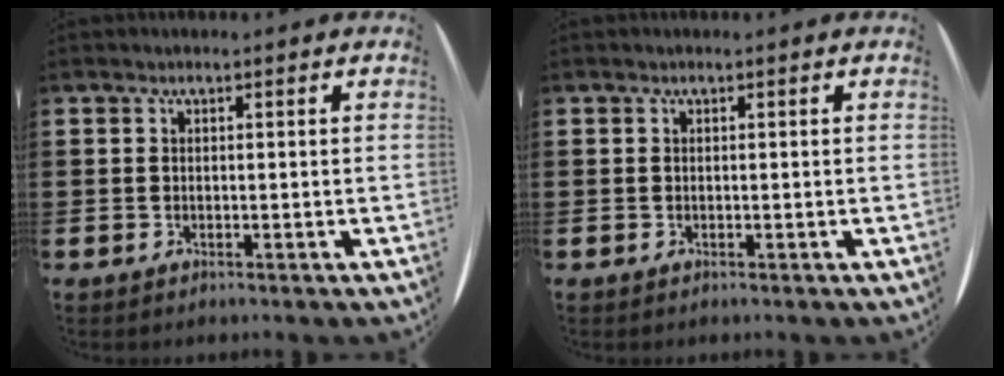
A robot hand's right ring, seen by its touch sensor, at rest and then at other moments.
{"total": 0.0}